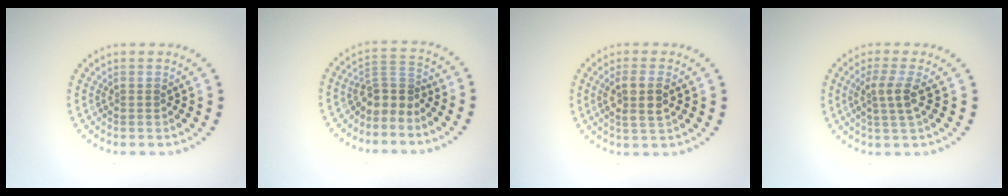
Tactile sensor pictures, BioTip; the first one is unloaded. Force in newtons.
{"total": 2.8, "press": 1.9, "slide": 2.0}
{"total": 2.8, "press": 2.6, "slide": 1.0}
{"total": 2.6, "press": 2.0, "slide": 1.6}